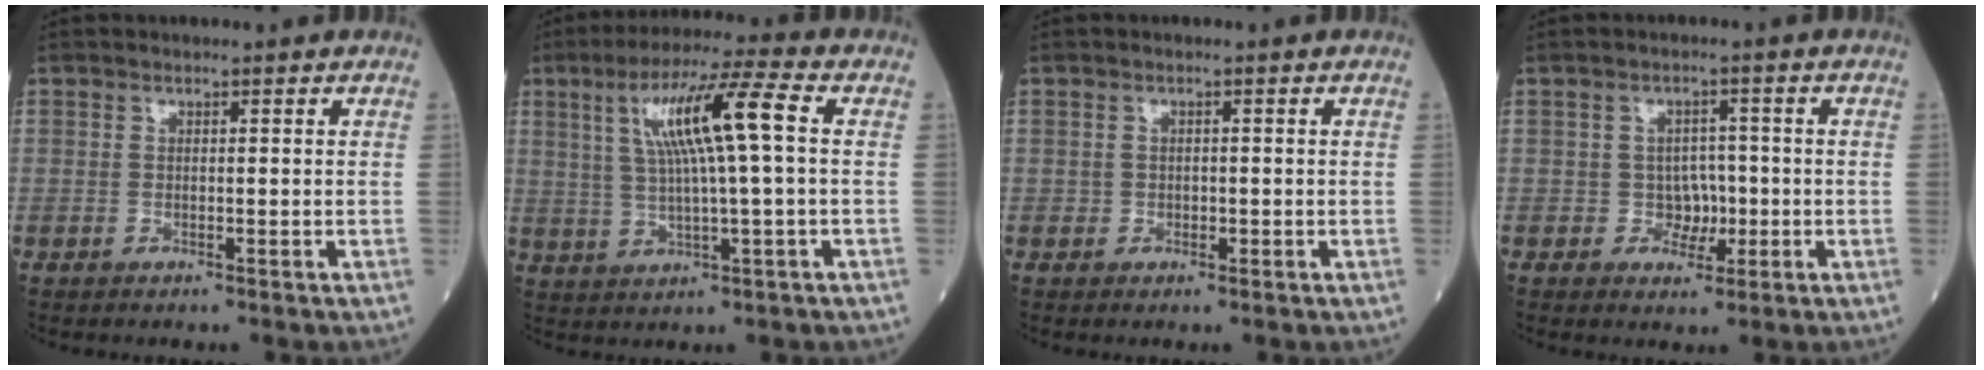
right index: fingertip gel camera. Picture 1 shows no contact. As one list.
[{"total": 11.3, "force": [2.5, 0.2, 11.1], "torque": [-0.202, 0.020, 0.045]}, {"total": 1.0, "force": [-0.2, 0.9, 0.5], "torque": [-0.006, 0.002, -0.003]}, {"total": 3.3, "force": [-0.7, 2.9, 1.5], "torque": [-0.011, 0.008, -0.008]}]